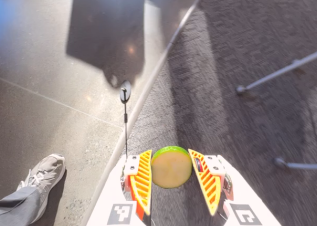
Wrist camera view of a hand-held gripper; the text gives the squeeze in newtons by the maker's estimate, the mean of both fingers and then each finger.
{"total": 11.5, "left": 11.9, "right": 11.1}